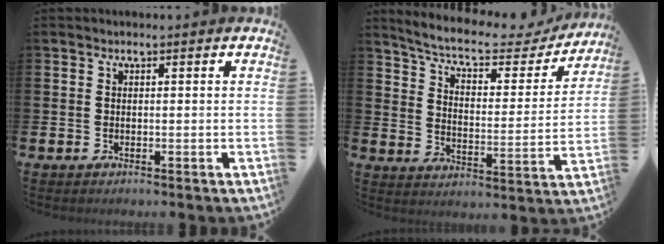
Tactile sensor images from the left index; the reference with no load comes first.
{"total": 6.6, "force": [5.8, 1.8, 2.7], "torque": [-0.078, -0.043, 0.092]}